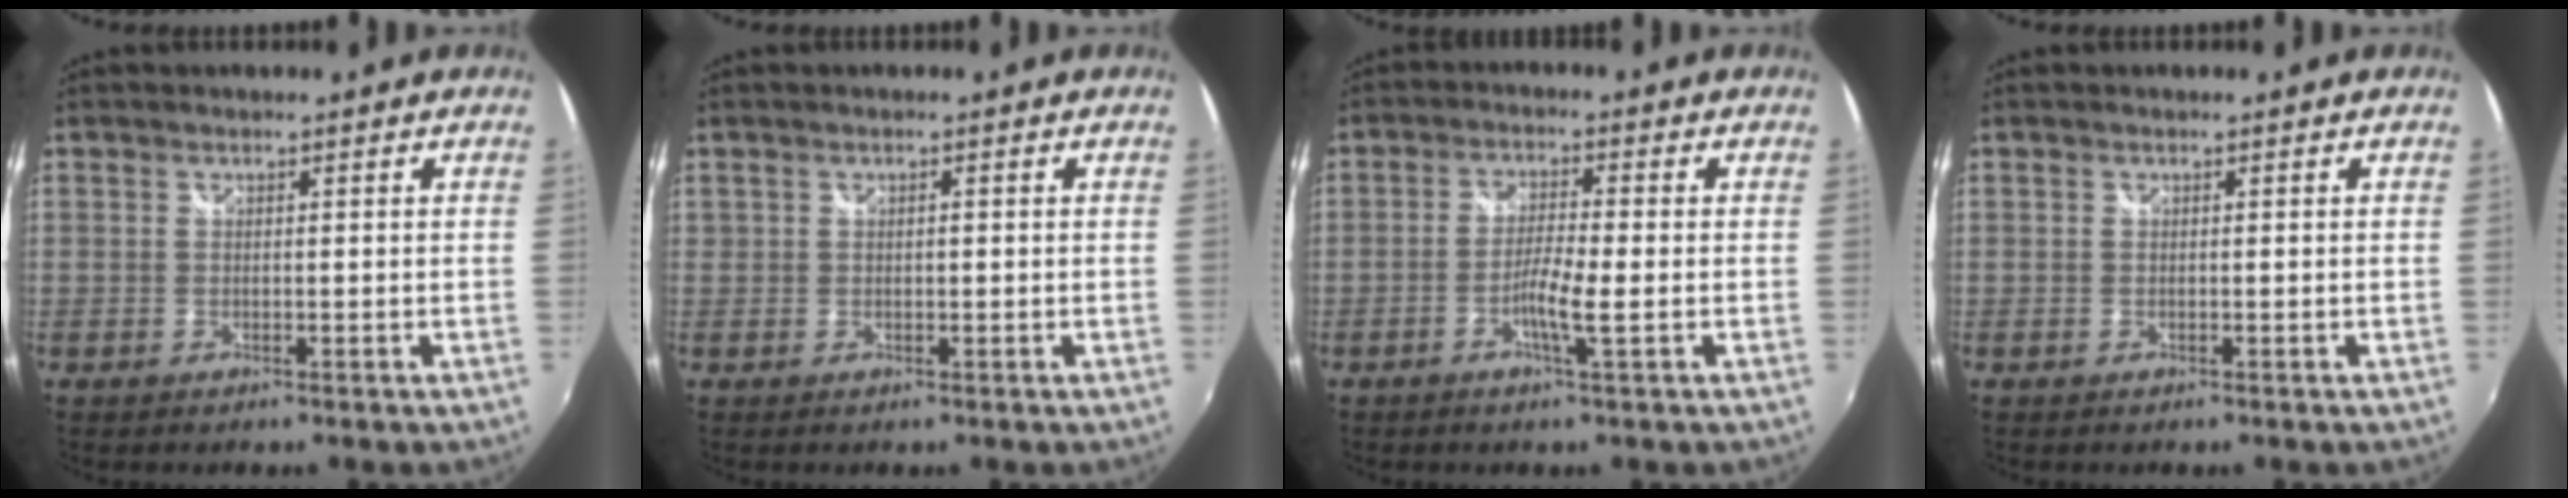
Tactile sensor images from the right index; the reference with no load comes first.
{"total": 0.6, "force": [-0.1, 0.4, 0.4], "torque": [-0.007, 0.002, -0.001]}
{"total": 4.3, "force": [-1.6, -0.1, 4.0], "torque": [-0.083, 0.001, -0.034]}
{"total": 0.0}